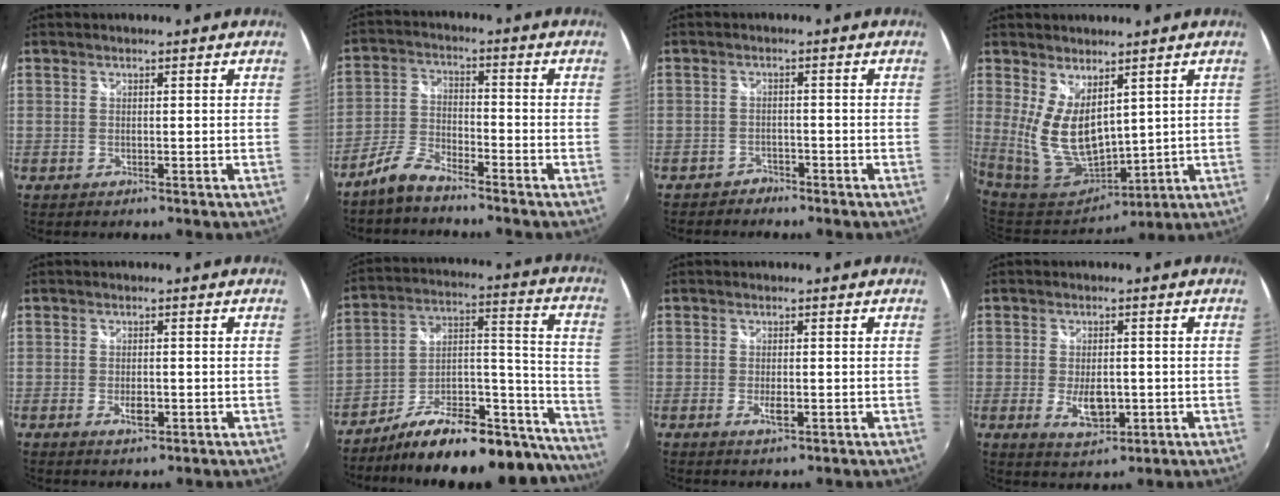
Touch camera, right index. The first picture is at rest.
{"total": 6.3, "force": [-5.3, 1.6, 2.9], "torque": [-0.068, 0.006, -0.109]}
{"total": 2.9, "force": [-2.5, 1.5, 0.0], "torque": [-0.008, 0.003, -0.046]}
{"total": 11.6, "force": [3.4, 6.3, 9.1], "torque": [-0.183, -0.019, 0.088]}
{"total": 2.4, "force": [-0.8, 1.1, 2.0], "torque": [-0.037, -0.002, -0.013]}
{"total": 27.6, "force": [-22.8, 8.4, 13.1], "torque": [-0.153, 0.039, -0.325]}
{"total": 2.2, "force": [-0.7, 0.7, 2.0], "torque": [-0.038, -0.003, -0.010]}
{"total": 5.8, "force": [-1.3, 3.1, 4.7], "torque": [-0.090, -0.008, -0.017]}